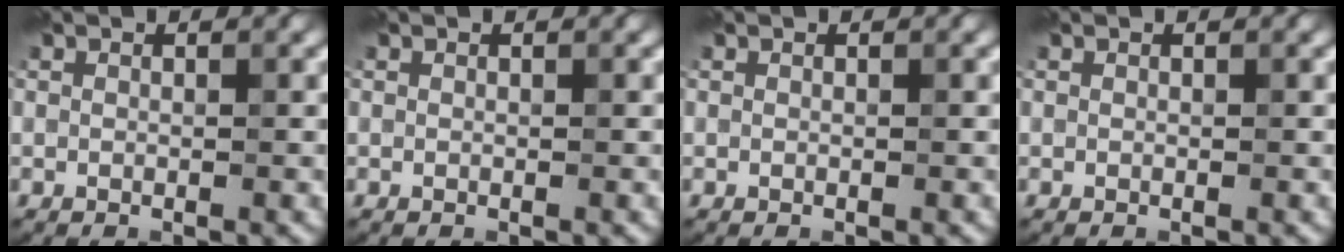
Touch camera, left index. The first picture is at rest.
{"total": 0.0}
{"total": 0.0}
{"total": 0.0}